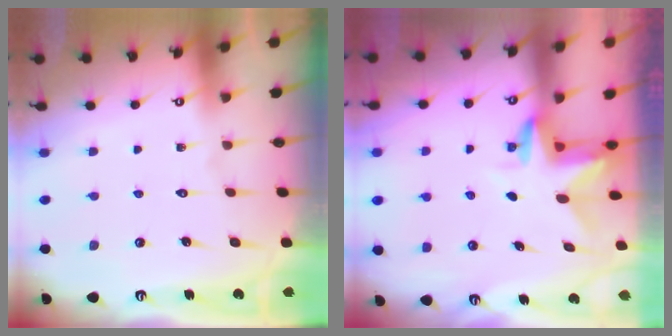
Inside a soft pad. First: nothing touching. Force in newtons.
{"total": 3.1, "press": 3.1, "slide": 0.2}